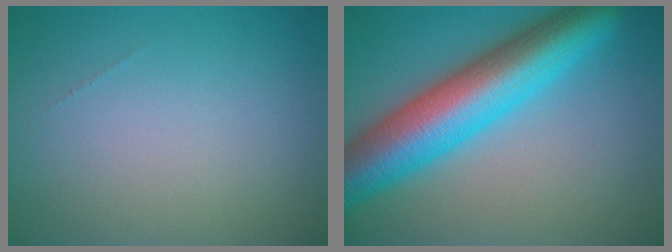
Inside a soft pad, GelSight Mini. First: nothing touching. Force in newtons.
{"total": 10.7, "press": 10.7, "slide": 0.1}